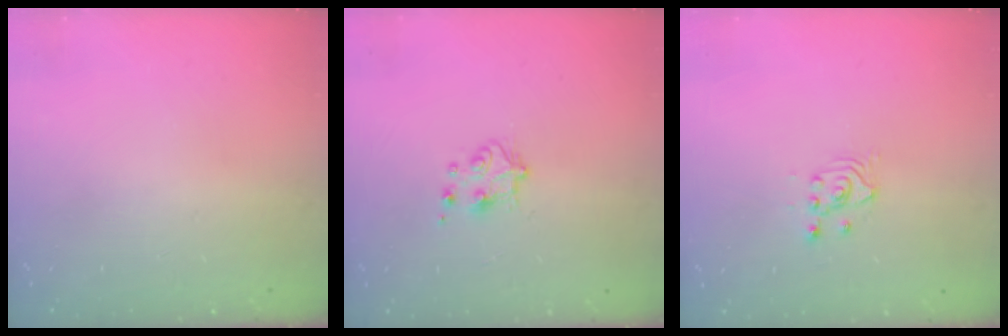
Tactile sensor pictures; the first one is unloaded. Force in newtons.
{"total": 5.3, "press": 5.2, "slide": 0.6}
{"total": 2.7, "press": 2.7, "slide": 0.3}